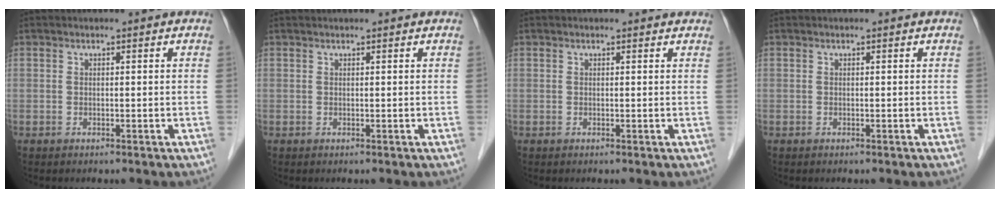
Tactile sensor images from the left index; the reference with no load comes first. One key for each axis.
{"total": 1.3, "fx": 1.2, "fy": 0.0, "fz": 0.5, "tx": -0.007, "ty": 0.021, "tz": 0.022}
{"total": 2.0, "fx": 1.9, "fy": 0.4, "fz": 0.3, "tx": -0.013, "ty": 0.015, "tz": 0.017}
{"total": 0.0}